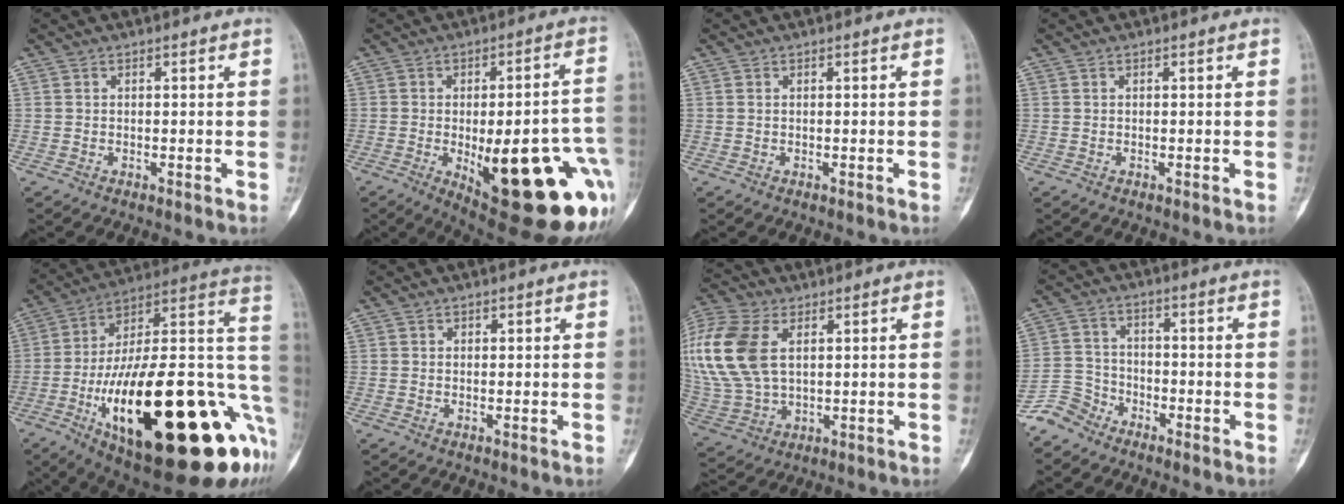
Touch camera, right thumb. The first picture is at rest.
{"total": 28.8, "force": [-8.2, 10.0, 25.7], "torque": [-0.257, 0.005, -0.084]}
{"total": 0.0}
{"total": 0.0}
{"total": 39.6, "force": [-10.9, 14.0, 35.4], "torque": [-0.454, 0.037, -0.166]}
{"total": 0.0}
{"total": 22.1, "force": [6.2, 14.0, 15.9], "torque": [-0.399, 0.010, 0.127]}
{"total": 5.5, "force": [-4.7, 2.9, -0.1], "torque": [0.013, 0.027, -0.109]}